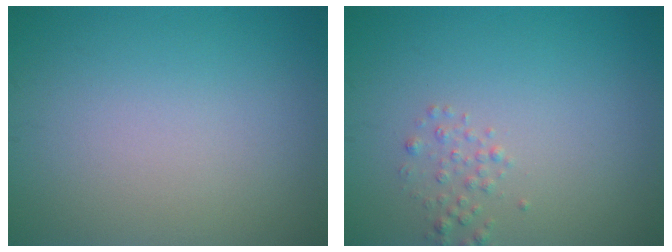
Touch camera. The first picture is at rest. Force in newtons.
{"total": 1.2, "press": 1.2, "slide": 0.1}